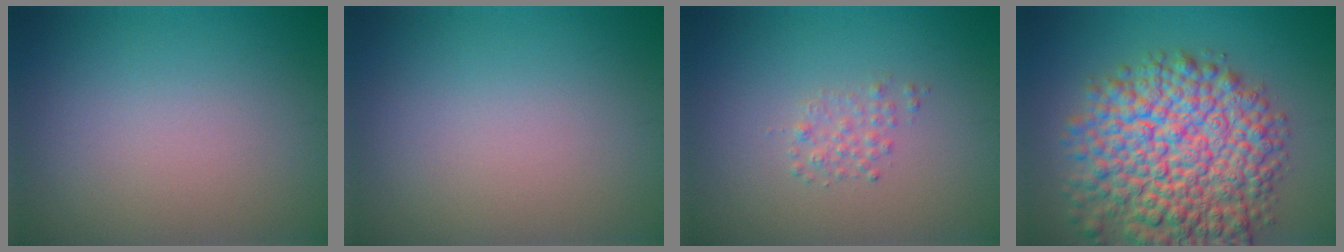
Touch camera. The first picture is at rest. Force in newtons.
{"total": 0.0}
{"total": 1.2, "press": 1.2, "slide": 0.0}
{"total": 12.3, "press": 12.3, "slide": 0.5}